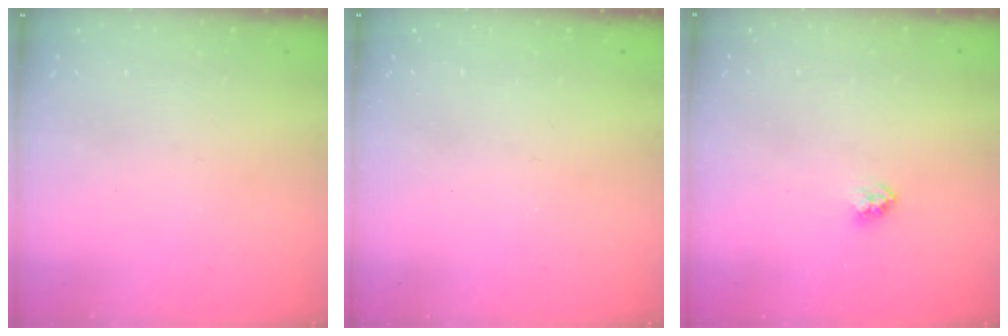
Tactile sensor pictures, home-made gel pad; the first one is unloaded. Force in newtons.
{"total": 0.0}
{"total": 2.3, "press": 2.3, "slide": 0.1}